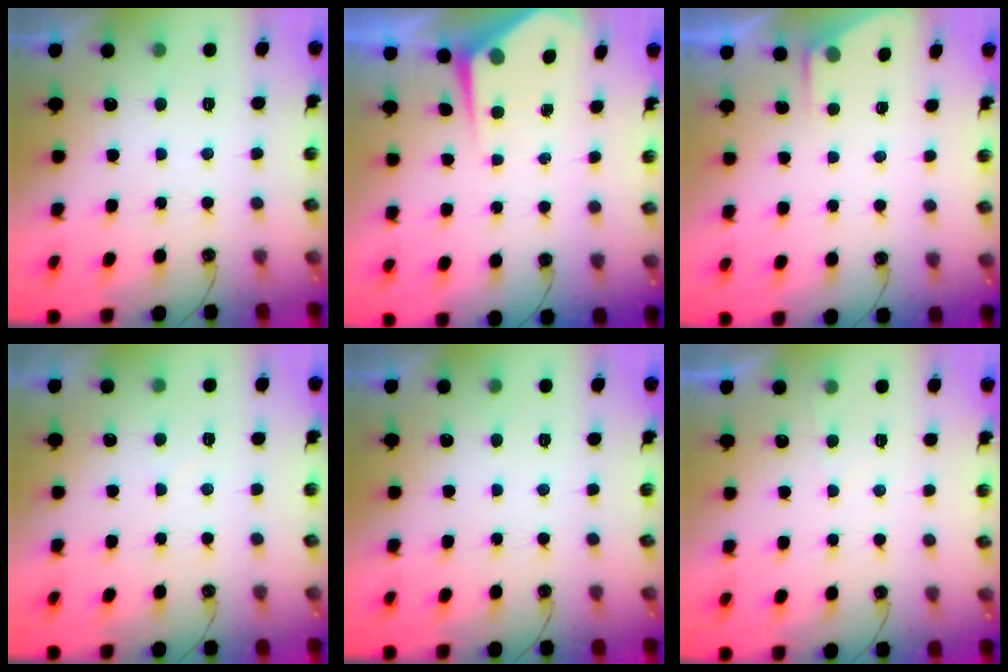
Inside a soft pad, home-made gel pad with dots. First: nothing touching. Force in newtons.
{"total": 4.8, "press": 4.8, "slide": 0.5}
{"total": 2.4, "press": 2.4, "slide": 0.4}
{"total": 2.9, "press": 2.9, "slide": 0.5}
{"total": 0.0}
{"total": 2.0, "press": 2.0, "slide": 0.3}